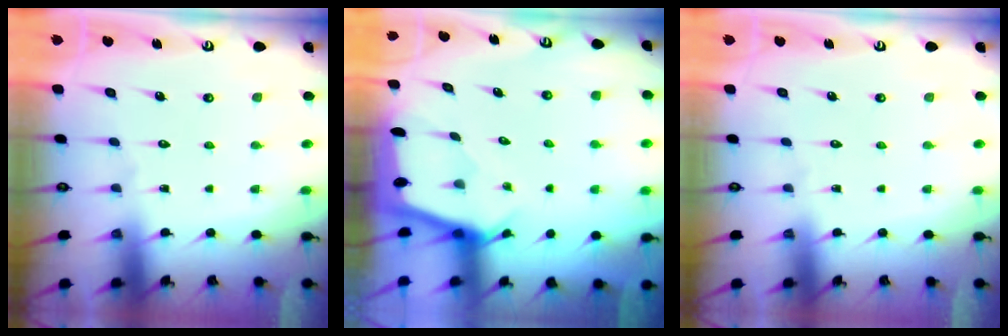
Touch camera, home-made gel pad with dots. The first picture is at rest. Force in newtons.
{"total": 1.9, "press": 1.9, "slide": 0.1}
{"total": 0.0}